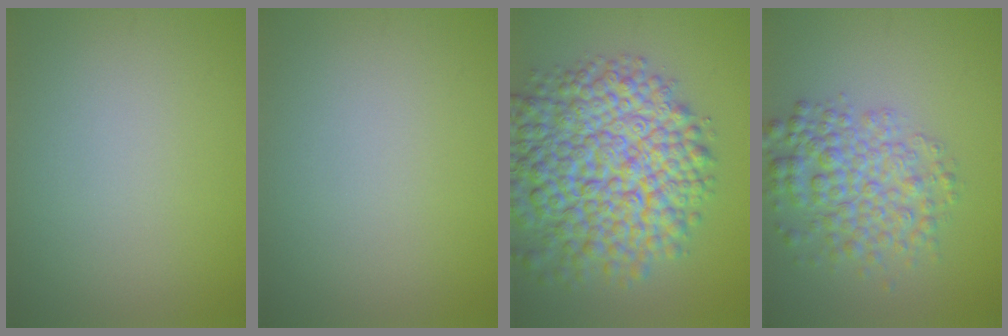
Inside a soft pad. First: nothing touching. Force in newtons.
{"total": 0.0}
{"total": 12.3, "press": 12.3, "slide": 0.5}
{"total": 5.0, "press": 5.0, "slide": 0.2}